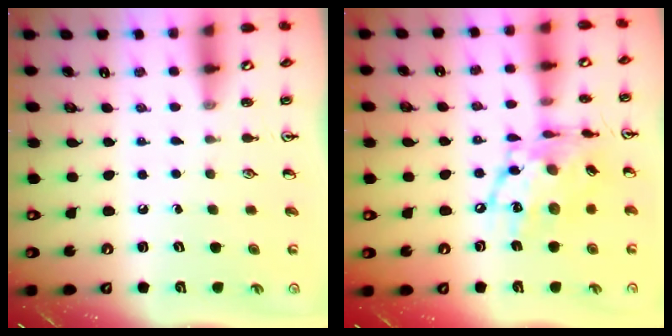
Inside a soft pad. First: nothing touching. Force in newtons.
{"total": 16.0, "press": 15.9, "slide": 1.7}